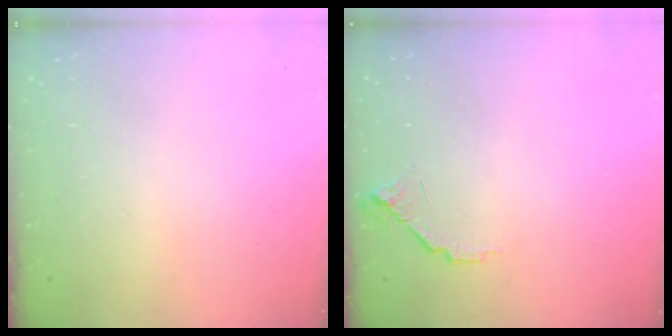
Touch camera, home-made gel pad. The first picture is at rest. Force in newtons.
{"total": 7.2, "press": 7.2, "slide": 0.6}